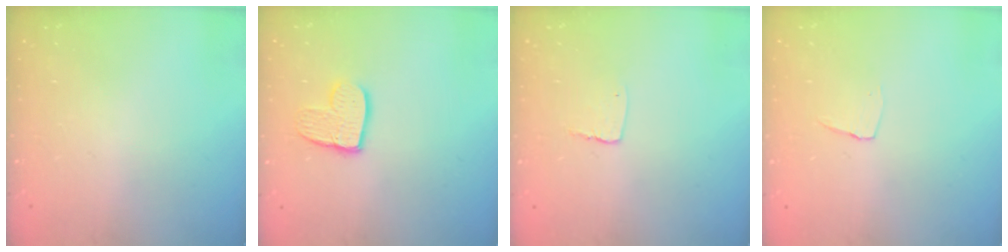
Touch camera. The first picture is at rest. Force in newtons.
{"total": 8.9, "press": 8.9, "slide": 0.4}
{"total": 3.6, "press": 3.6, "slide": 0.3}
{"total": 3.6, "press": 3.6, "slide": 0.3}